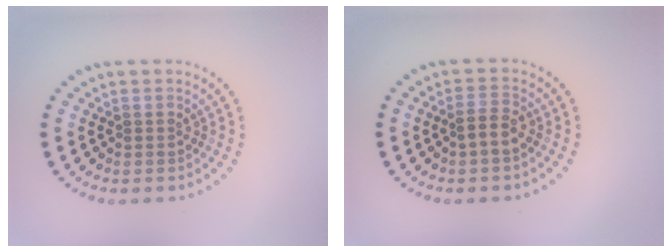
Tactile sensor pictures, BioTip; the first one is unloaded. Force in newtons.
{"total": 1.8, "press": 1.6, "slide": 0.8}